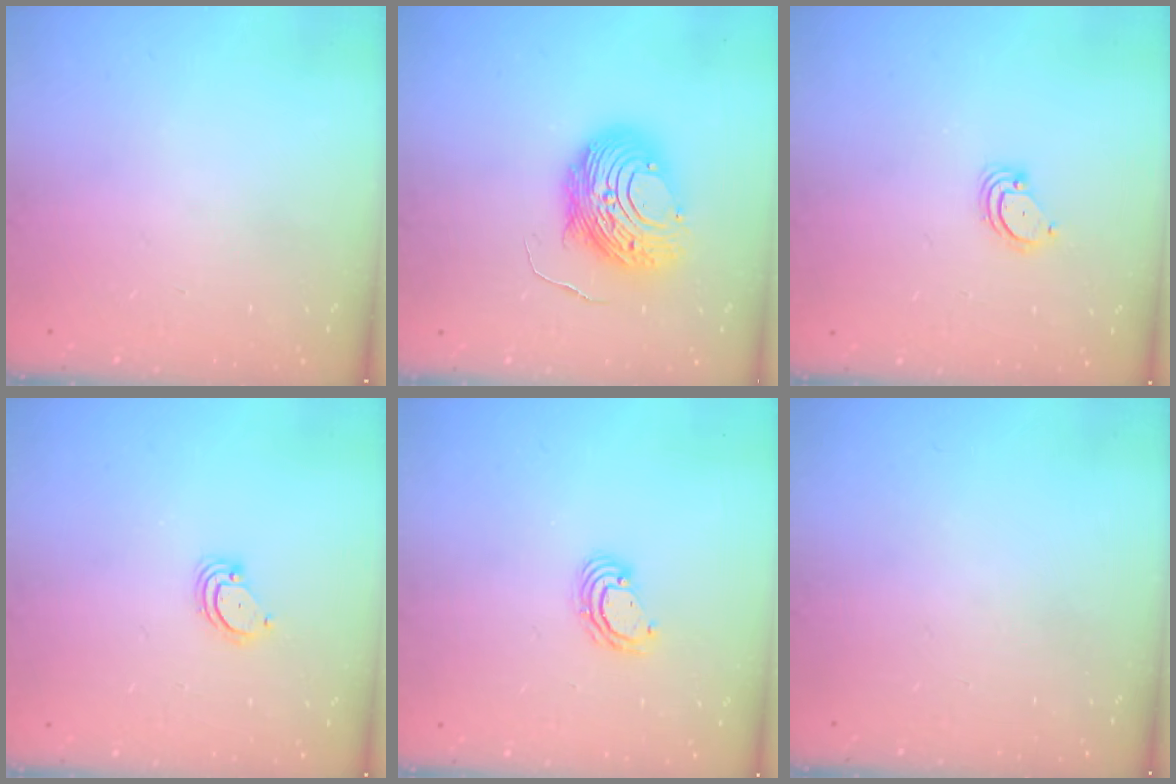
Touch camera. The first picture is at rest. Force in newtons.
{"total": 11.2, "press": 11.1, "slide": 1.1}
{"total": 3.4, "press": 3.3, "slide": 0.3}
{"total": 3.4, "press": 3.3, "slide": 0.3}
{"total": 4.3, "press": 4.3, "slide": 0.1}
{"total": 0.0}